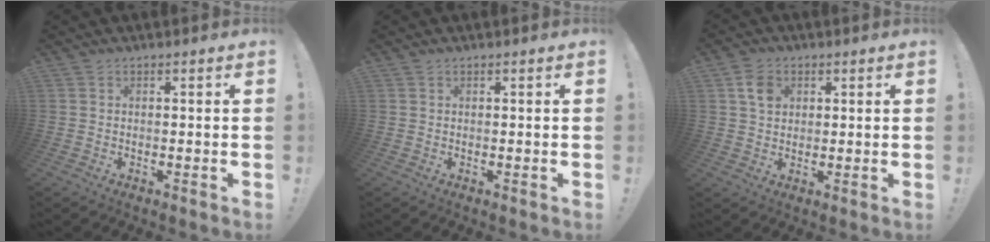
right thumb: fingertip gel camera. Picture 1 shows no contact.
{"total": 0.0}
{"total": 5.4, "force": [1.8, 4.3, 2.7], "torque": [-0.038, 0.003, 0.035]}